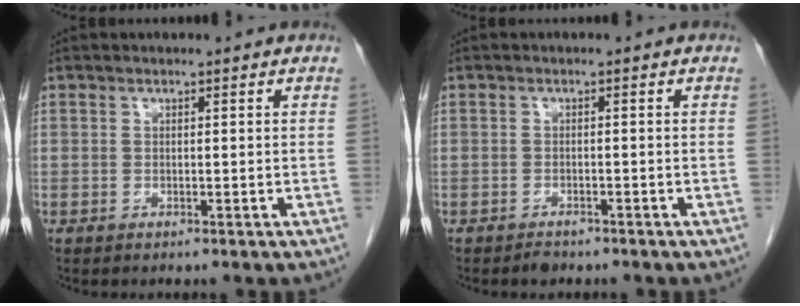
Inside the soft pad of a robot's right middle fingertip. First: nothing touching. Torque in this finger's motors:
{"motor_torque": [-0.50, -0.17, 0.04, -0.01]}